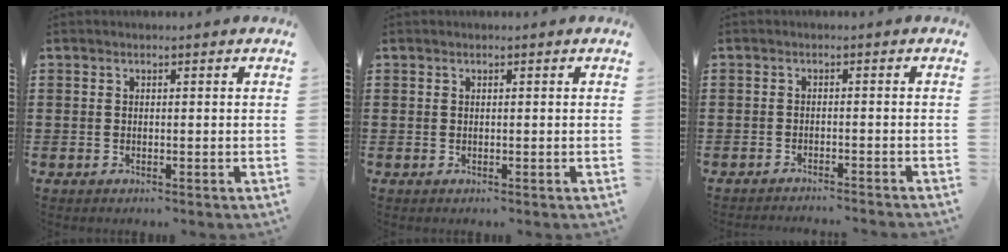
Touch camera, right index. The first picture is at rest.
{"total": 0.0}
{"total": 1.7, "force": [-1.7, -0.3, 0.1], "torque": [-0.003, 0.002, -0.035]}